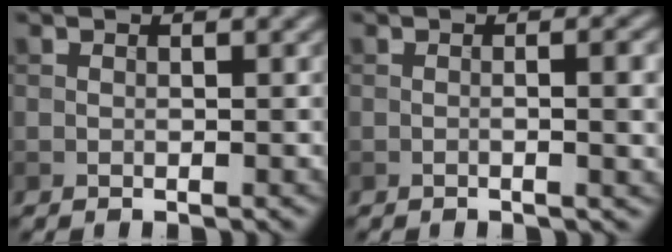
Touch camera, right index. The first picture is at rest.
{"total": 3.7, "force": [-0.4, 1.1, 3.5], "torque": [-0.045, 0.001, -0.007]}